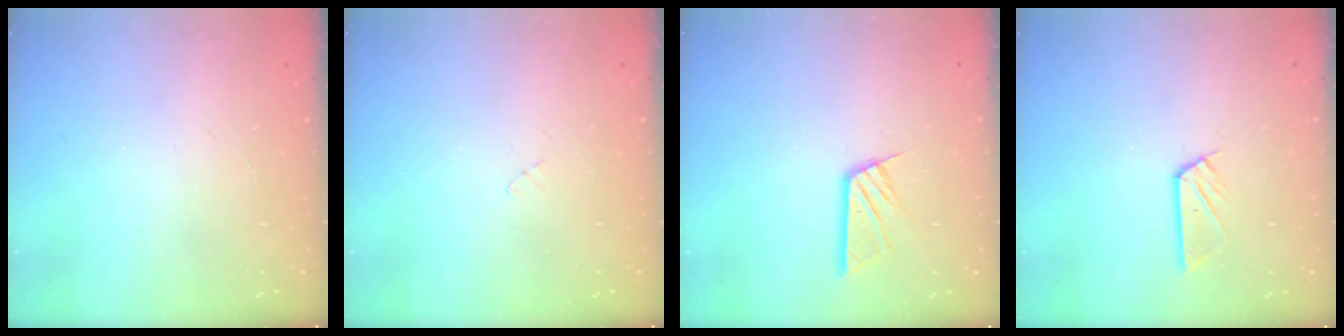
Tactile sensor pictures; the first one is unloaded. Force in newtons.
{"total": 2.7, "press": 2.7, "slide": 0.3}
{"total": 9.0, "press": 9.0, "slide": 0.9}
{"total": 5.3, "press": 5.3, "slide": 0.2}